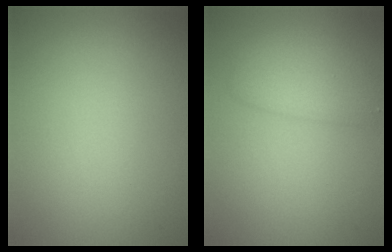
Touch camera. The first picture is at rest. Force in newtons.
{"total": 2.7, "press": 2.7, "slide": 0.1}